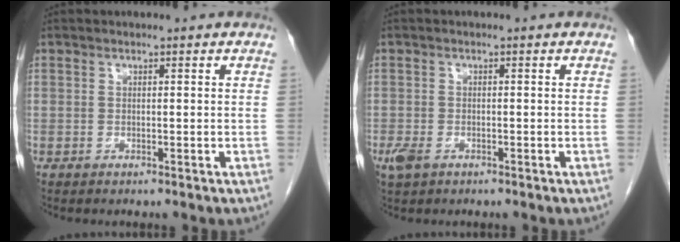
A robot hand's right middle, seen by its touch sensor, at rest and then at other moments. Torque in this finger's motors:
{"motor_torque": [0.54, -0.14, 0.23, 0.05]}